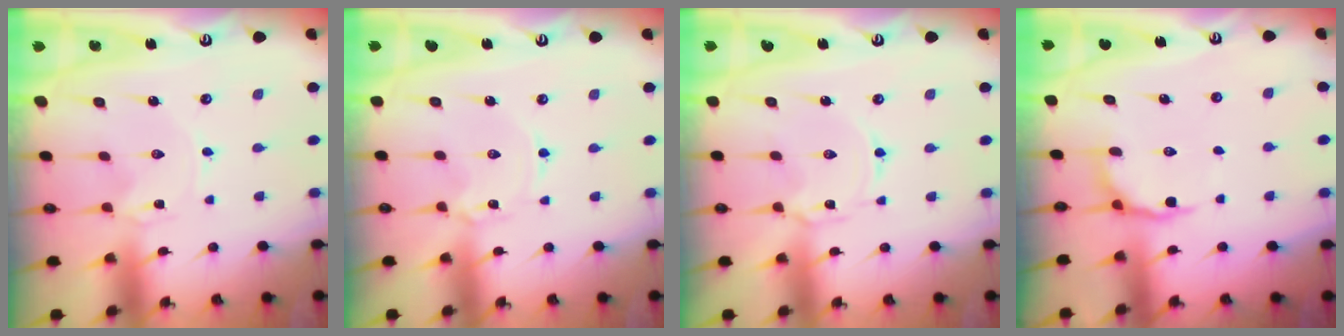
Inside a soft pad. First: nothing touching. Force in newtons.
{"total": 0.9, "press": 0.9, "slide": 0.1}
{"total": 1.8, "press": 1.7, "slide": 0.4}
{"total": 5.6, "press": 5.0, "slide": 2.4}